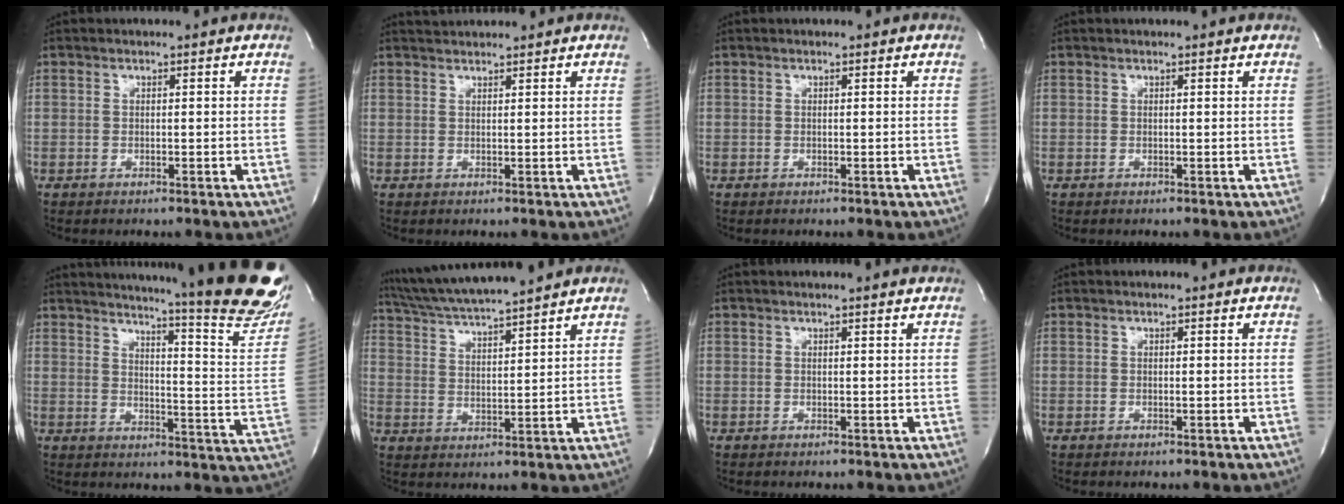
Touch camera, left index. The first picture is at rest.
{"total": 2.3, "force": [2.3, -0.2, 0.1], "torque": [-0.003, 0.021, 0.046]}
{"total": 0.0}
{"total": 1.1, "force": [1.0, -0.1, 0.3], "torque": [-0.012, -0.001, 0.012]}
{"total": 28.0, "force": [23.2, 1.4, 15.7], "torque": [-0.199, -0.107, 0.273]}
{"total": 13.4, "force": [12.2, -0.6, 5.6], "torque": [-0.110, 0.019, 0.203]}
{"total": 2.4, "force": [2.3, -0.5, 0.7], "torque": [-0.017, 0.001, 0.024]}
{"total": 0.5, "force": [0.5, 0.0, 0.2], "torque": [-0.007, -0.001, 0.006]}